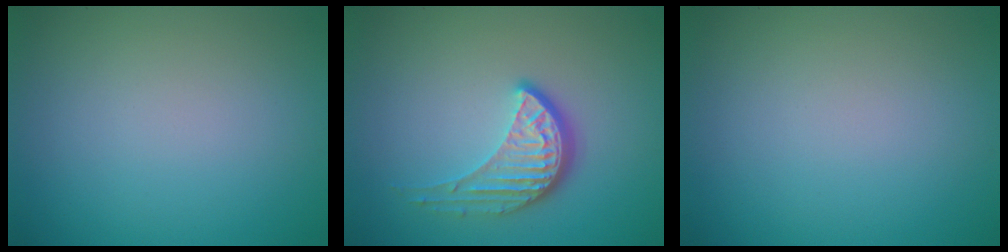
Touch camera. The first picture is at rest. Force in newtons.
{"total": 3.9, "press": 3.0, "slide": 2.5}
{"total": 0.0}